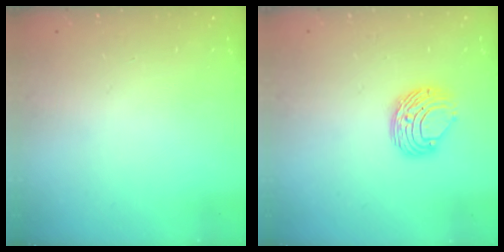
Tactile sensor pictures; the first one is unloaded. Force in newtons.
{"total": 8.7, "press": 8.6, "slide": 0.7}